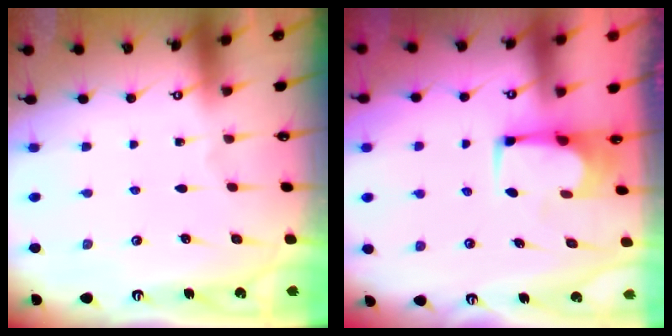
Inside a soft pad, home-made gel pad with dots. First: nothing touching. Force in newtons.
{"total": 1.6, "press": 1.6, "slide": 0.3}